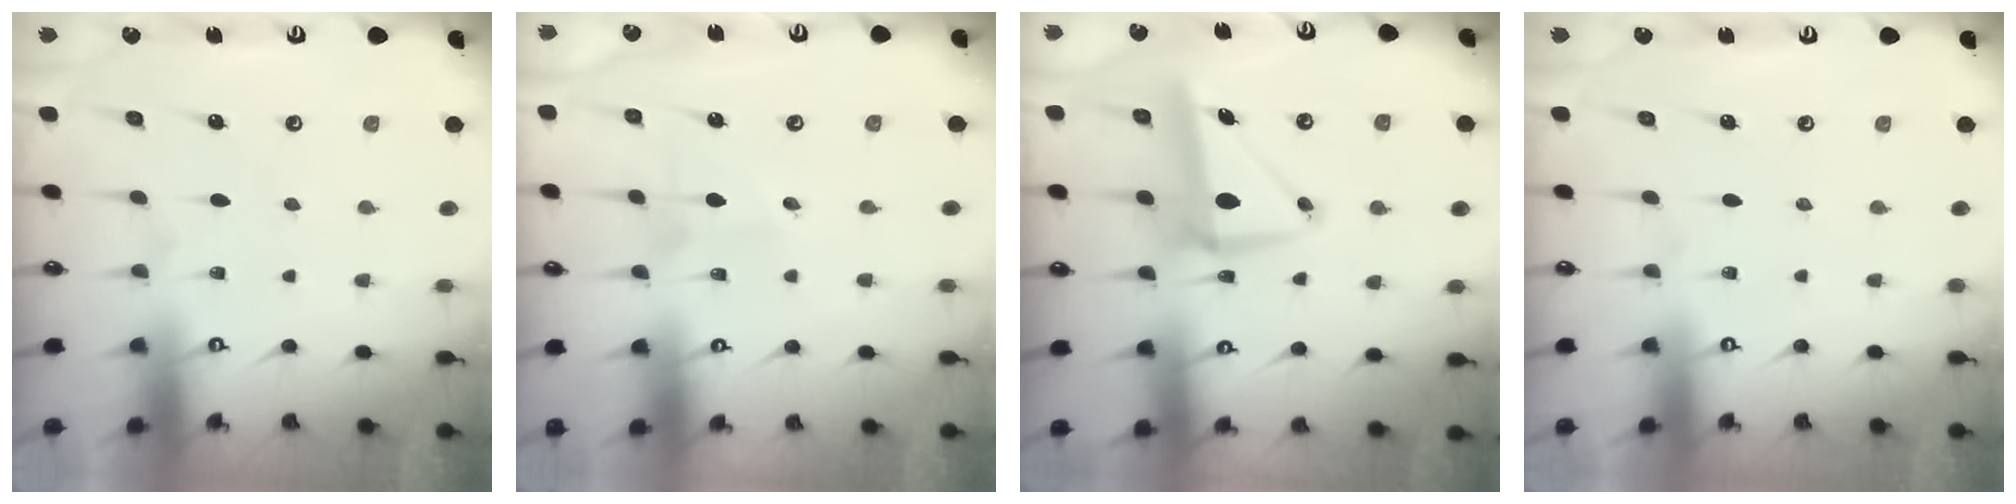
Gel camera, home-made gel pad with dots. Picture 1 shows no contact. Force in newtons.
{"total": 2.6, "press": 2.6, "slide": 0.2}
{"total": 10.7, "press": 10.6, "slide": 1.2}
{"total": 0.0}